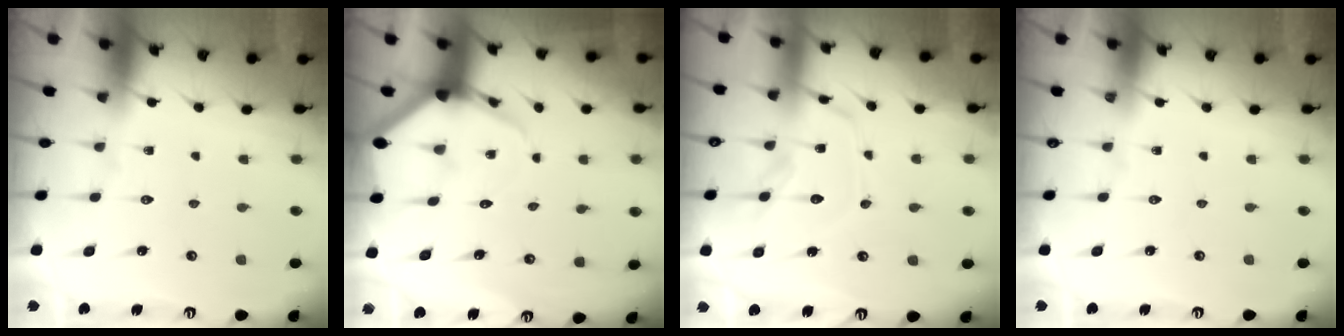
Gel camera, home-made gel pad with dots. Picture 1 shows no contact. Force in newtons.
{"total": 5.1, "press": 5.0, "slide": 0.5}
{"total": 12.9, "press": 12.9, "slide": 1.0}
{"total": 0.0}